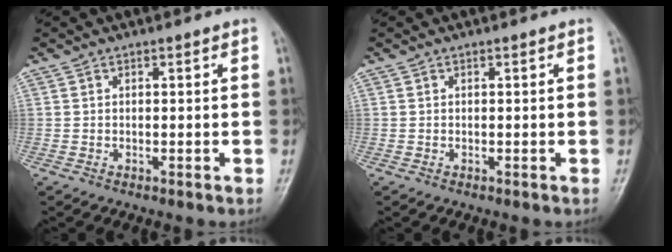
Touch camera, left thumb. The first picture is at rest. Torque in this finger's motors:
{"motor_torque": [-0.01, 0.02, -0.01, -0.02, 0.00]}